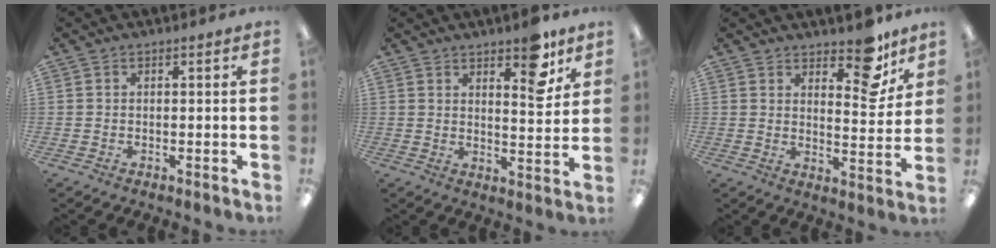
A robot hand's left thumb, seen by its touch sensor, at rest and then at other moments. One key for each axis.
{"total": 8.9, "fx": 6.2, "fy": 3.2, "fz": 5.6, "tx": -0.054, "ty": -0.040, "tz": 0.097}
{"total": 11.4, "fx": 8.2, "fy": 4.8, "fz": 6.3, "tx": -0.059, "ty": -0.057, "tz": 0.138}